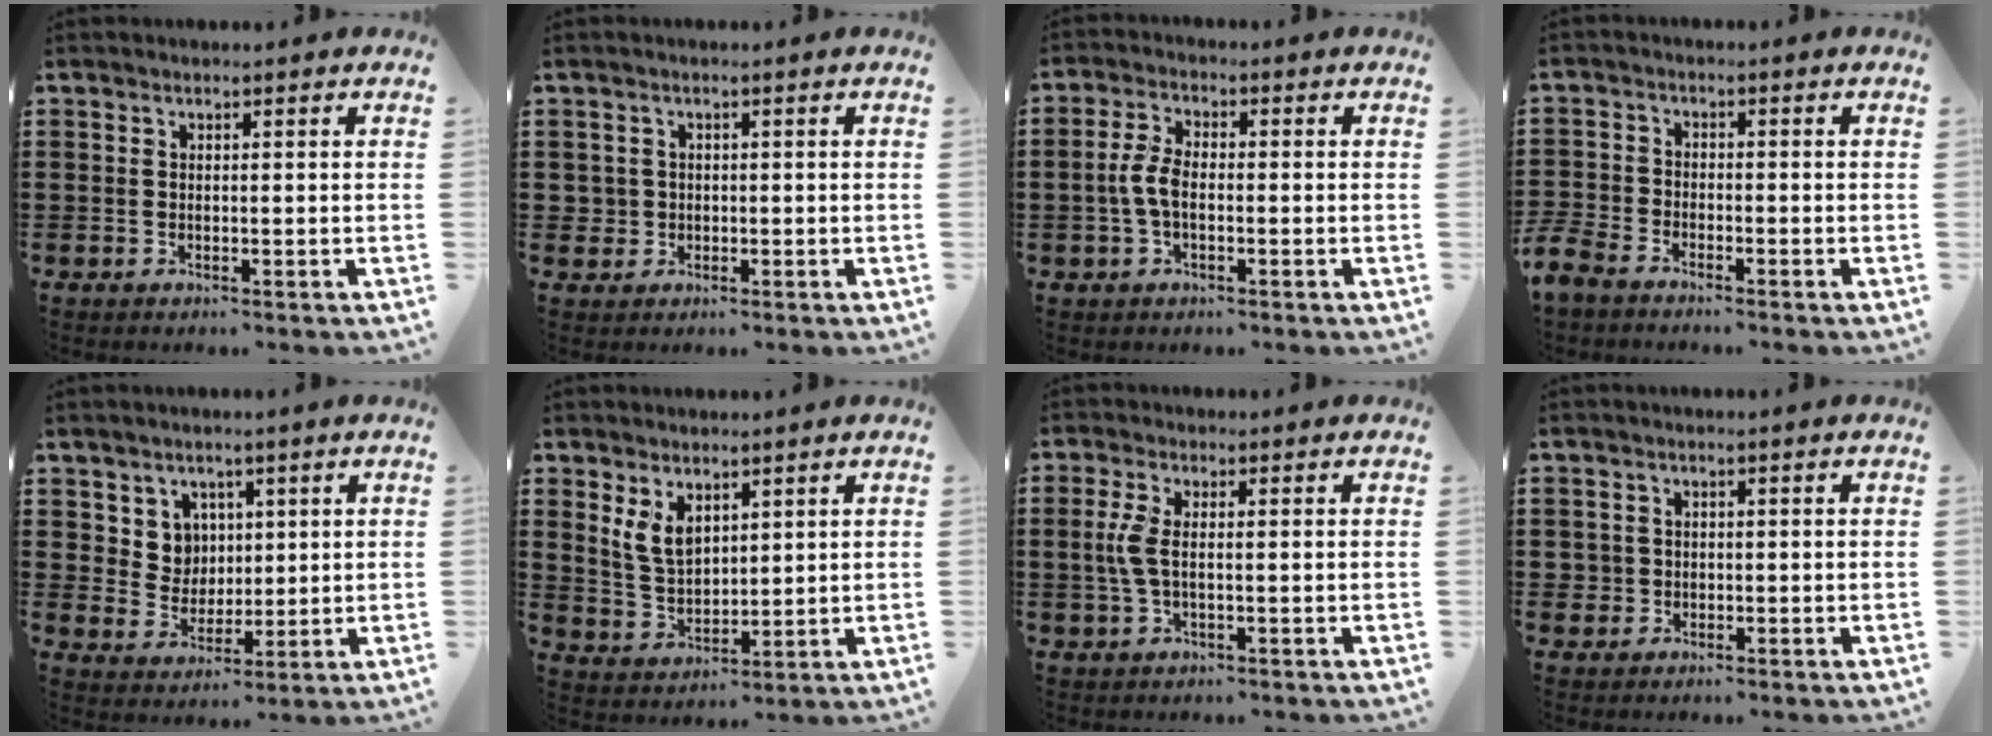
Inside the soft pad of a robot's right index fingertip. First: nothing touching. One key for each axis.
{"total": 1.6, "fx": -0.3, "fy": 1.6, "fz": 0.0, "tx": -0.008, "ty": 0.005, "tz": -0.010}
{"total": 4.4, "fx": -0.9, "fy": 2.0, "fz": 3.8, "tx": -0.104, "ty": -0.007, "tz": -0.027}
{"total": 3.2, "fx": -3.1, "fy": 0.7, "fz": 0.4, "tx": -0.031, "ty": -0.003, "tz": -0.073}
{"total": 5.4, "fx": 2.5, "fy": 4.7, "fz": 0.9, "tx": -0.035, "ty": 0.006, "tz": 0.045}
{"total": 5.1, "fx": 2.7, "fy": 3.0, "fz": 3.2, "tx": -0.080, "ty": 0.003, "tz": 0.047}
{"total": 3.8, "fx": -0.1, "fy": 1.2, "fz": 3.6, "tx": -0.097, "ty": -0.010, "tz": -0.011}
{"total": 1.6, "fx": -0.4, "fy": 1.5, "fz": 0.0, "tx": -0.006, "ty": 0.006, "tz": -0.012}